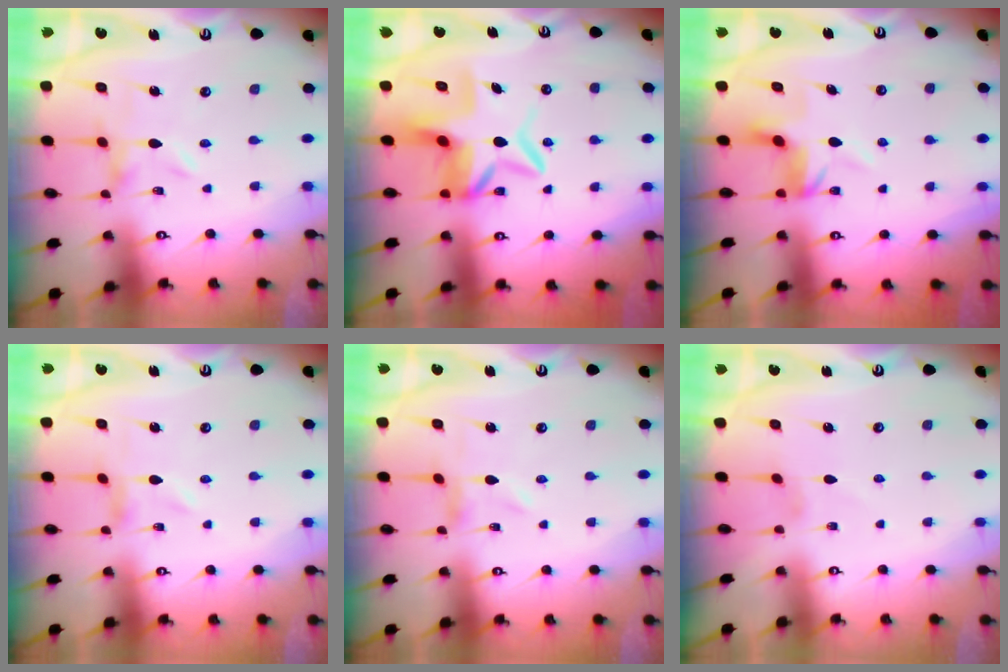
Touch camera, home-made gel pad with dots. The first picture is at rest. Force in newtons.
{"total": 7.9, "press": 7.5, "slide": 2.6}
{"total": 5.4, "press": 5.0, "slide": 1.8}
{"total": 0.0}
{"total": 0.0}
{"total": 0.0}